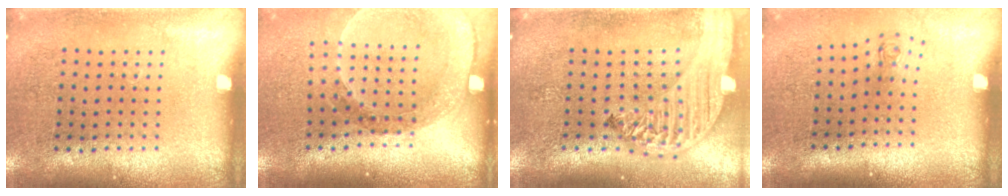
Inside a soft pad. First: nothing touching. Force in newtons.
{"total": 1.6, "press": 1.6, "slide": 0.2}
{"total": 3.2, "press": 2.4, "slide": 2.1}
{"total": 0.7, "press": 0.3, "slide": 0.7}